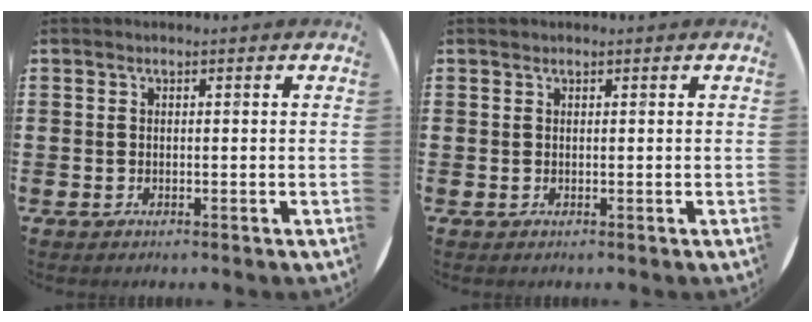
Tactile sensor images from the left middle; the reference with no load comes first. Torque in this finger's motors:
{"motor_torque": [0.09, -0.08, 0.00, 0.00]}